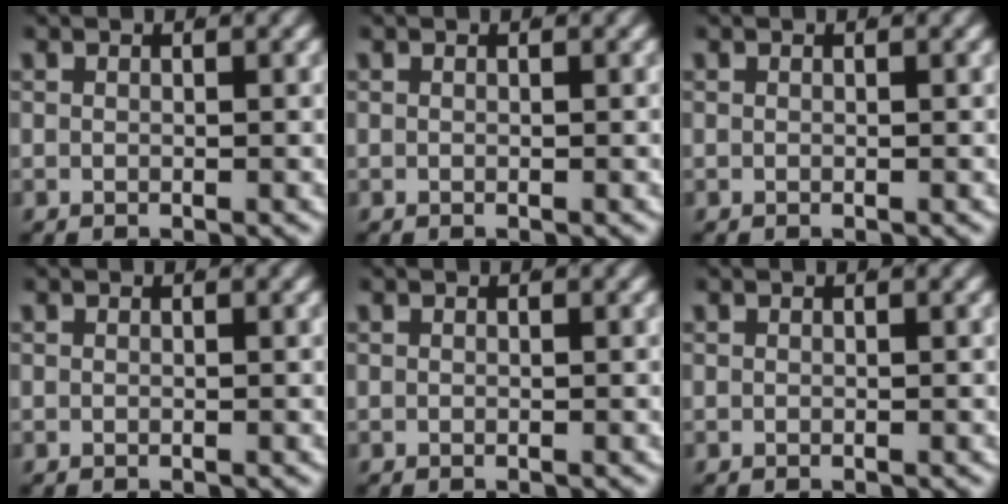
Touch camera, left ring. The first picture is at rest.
{"total": 0.0}
{"total": 0.0}
{"total": 0.0}
{"total": 0.0}
{"total": 0.0}